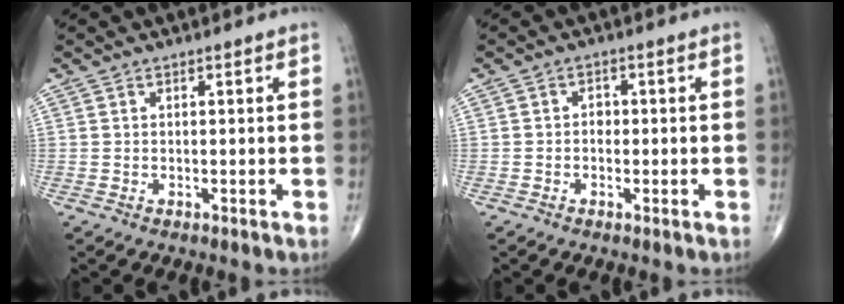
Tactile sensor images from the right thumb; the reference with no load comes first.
{"total": 1.7, "force": [-0.4, 1.4, 0.9], "torque": [0.003, 0.008, -0.011]}